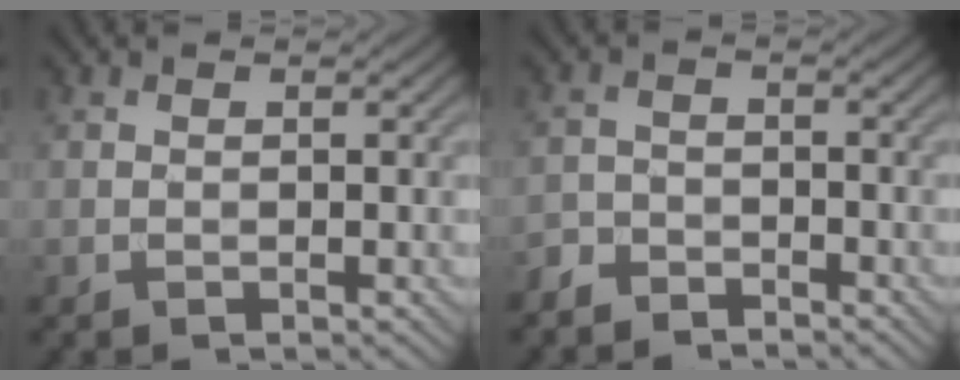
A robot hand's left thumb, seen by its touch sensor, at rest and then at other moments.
{"total": 2.8, "force": [-2.8, 0.6, -0.1], "torque": [0.001, 0.000, -0.062]}